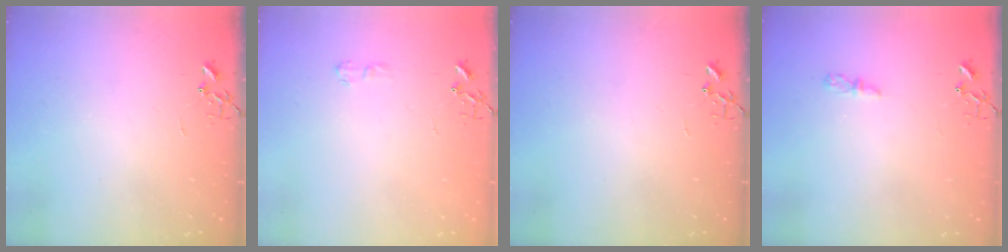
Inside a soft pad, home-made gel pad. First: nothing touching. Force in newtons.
{"total": 4.2, "press": 4.2, "slide": 0.5}
{"total": 0.0}
{"total": 4.0, "press": 4.0, "slide": 0.5}